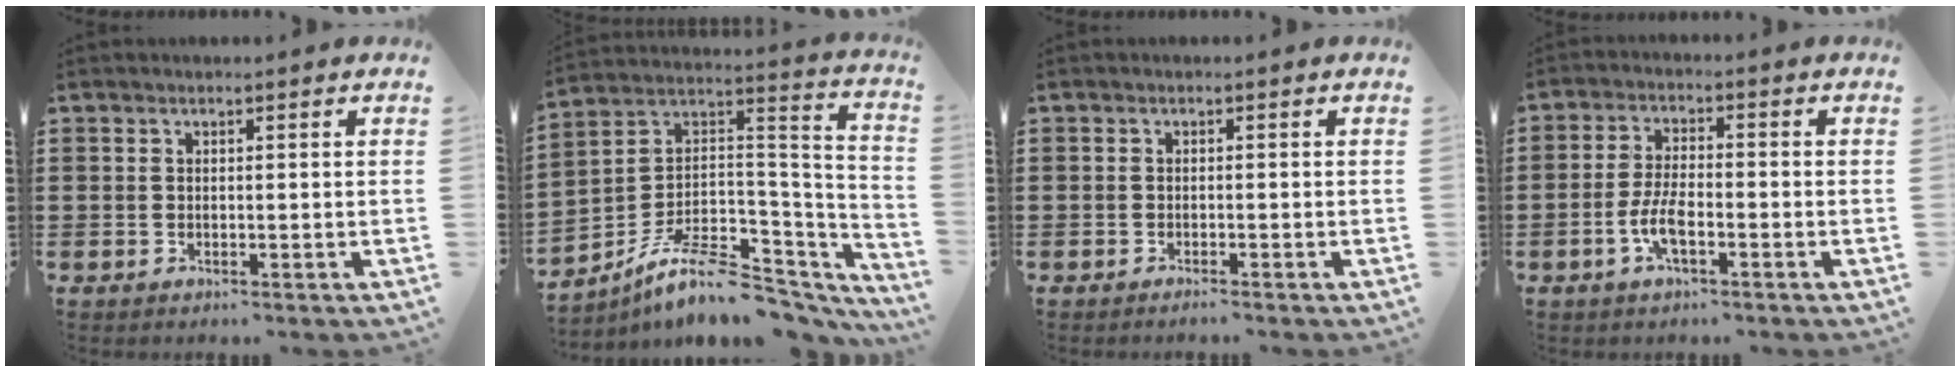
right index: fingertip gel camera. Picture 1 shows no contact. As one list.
[{"total": 9.5, "force": [-6.6, 3.8, 5.7], "torque": [-0.118, 0.007, -0.129]}, {"total": 1.0, "force": [-0.9, -0.2, 0.2], "torque": [-0.004, -0.004, -0.018]}, {"total": 5.4, "force": [-2.0, 1.7, 4.7], "torque": [-0.115, -0.009, -0.045]}]